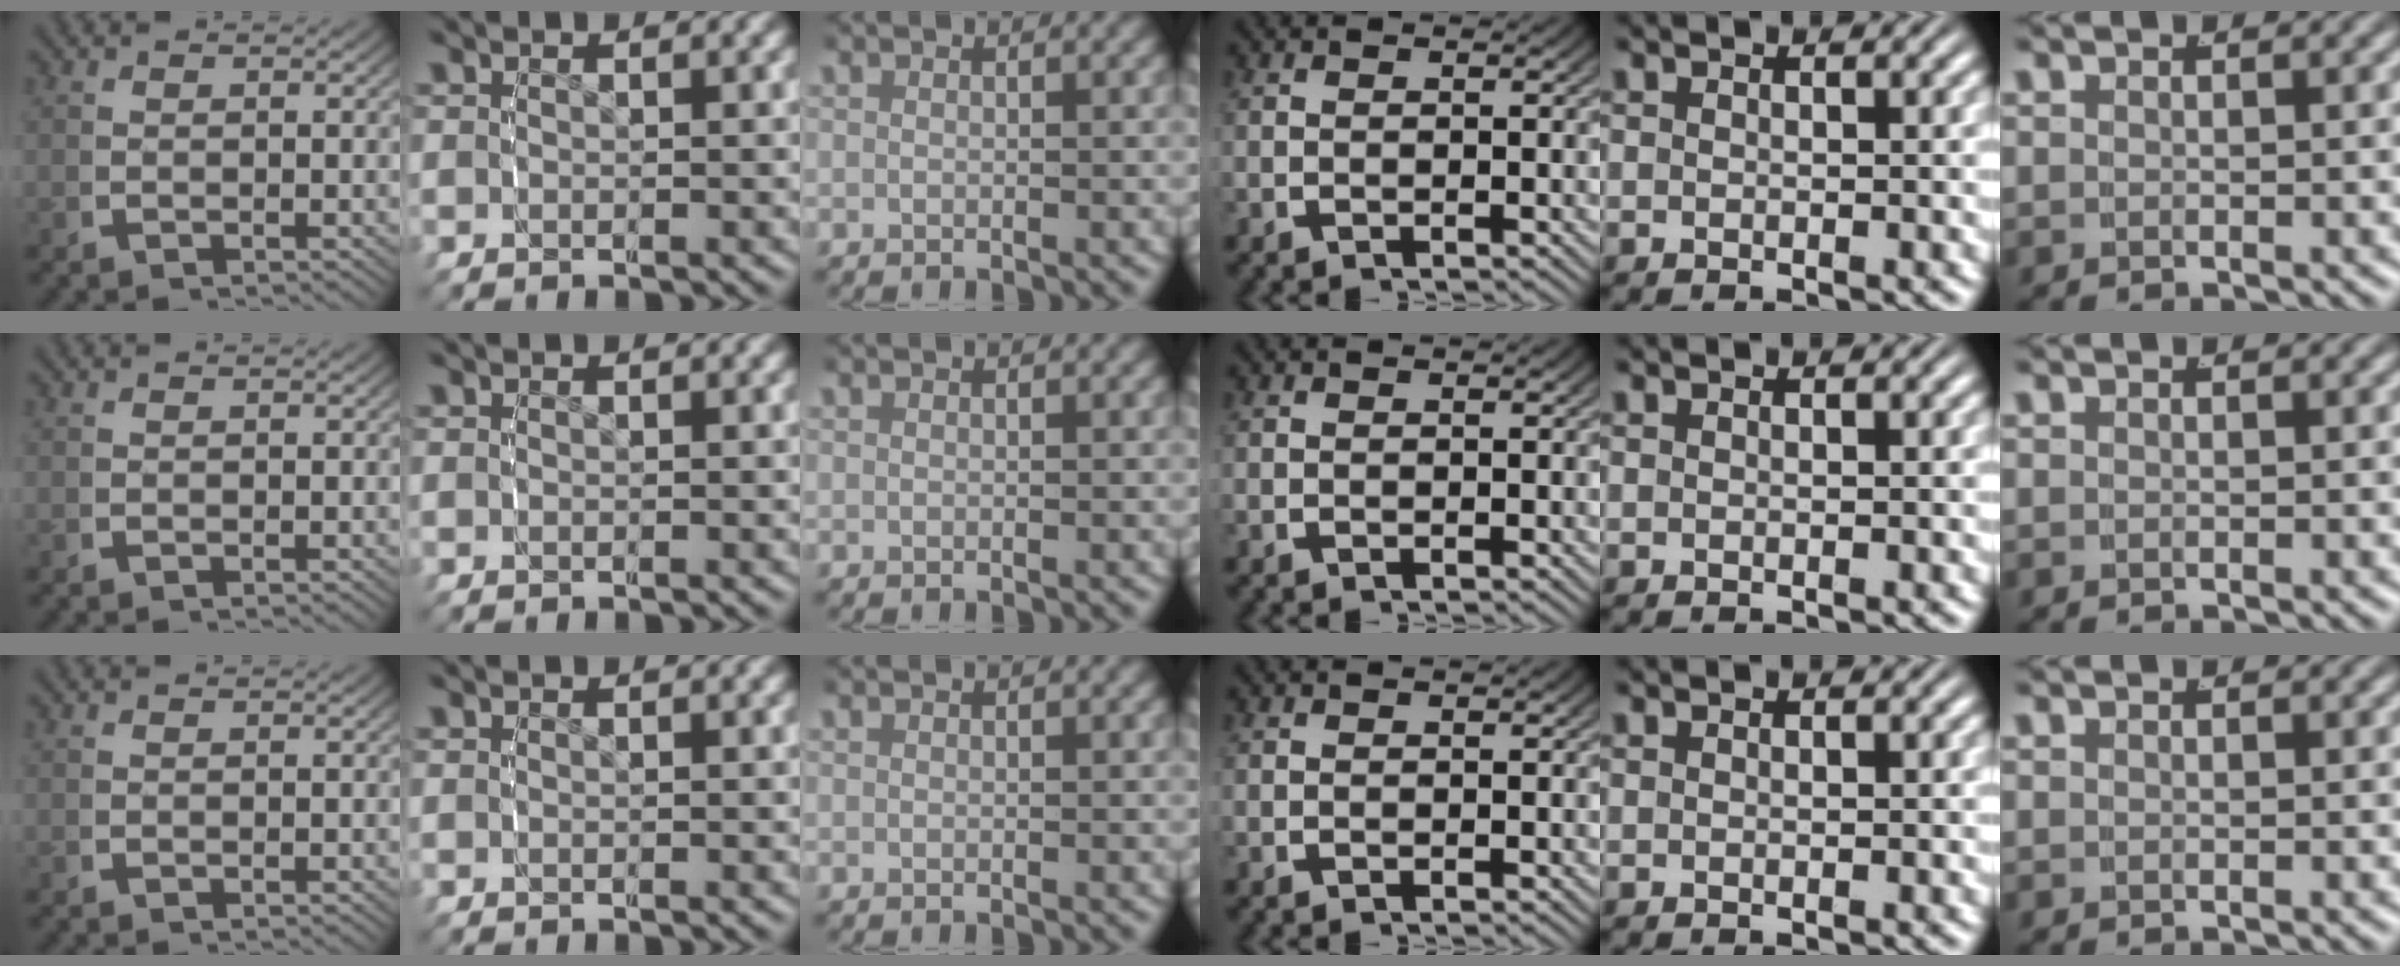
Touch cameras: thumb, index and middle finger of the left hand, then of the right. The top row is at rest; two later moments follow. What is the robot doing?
{"motion": "reach", "object": "jacket"}